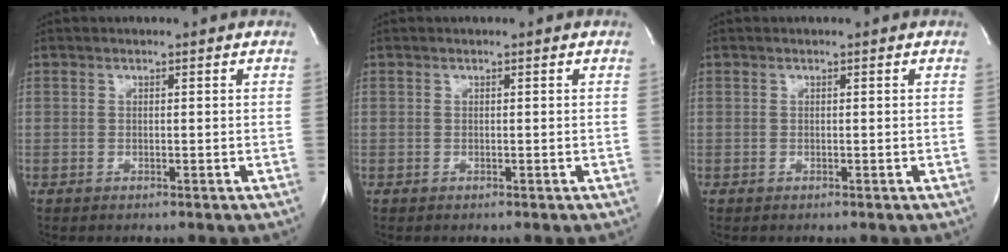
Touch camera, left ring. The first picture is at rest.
{"total": 0.0}
{"total": 0.0}